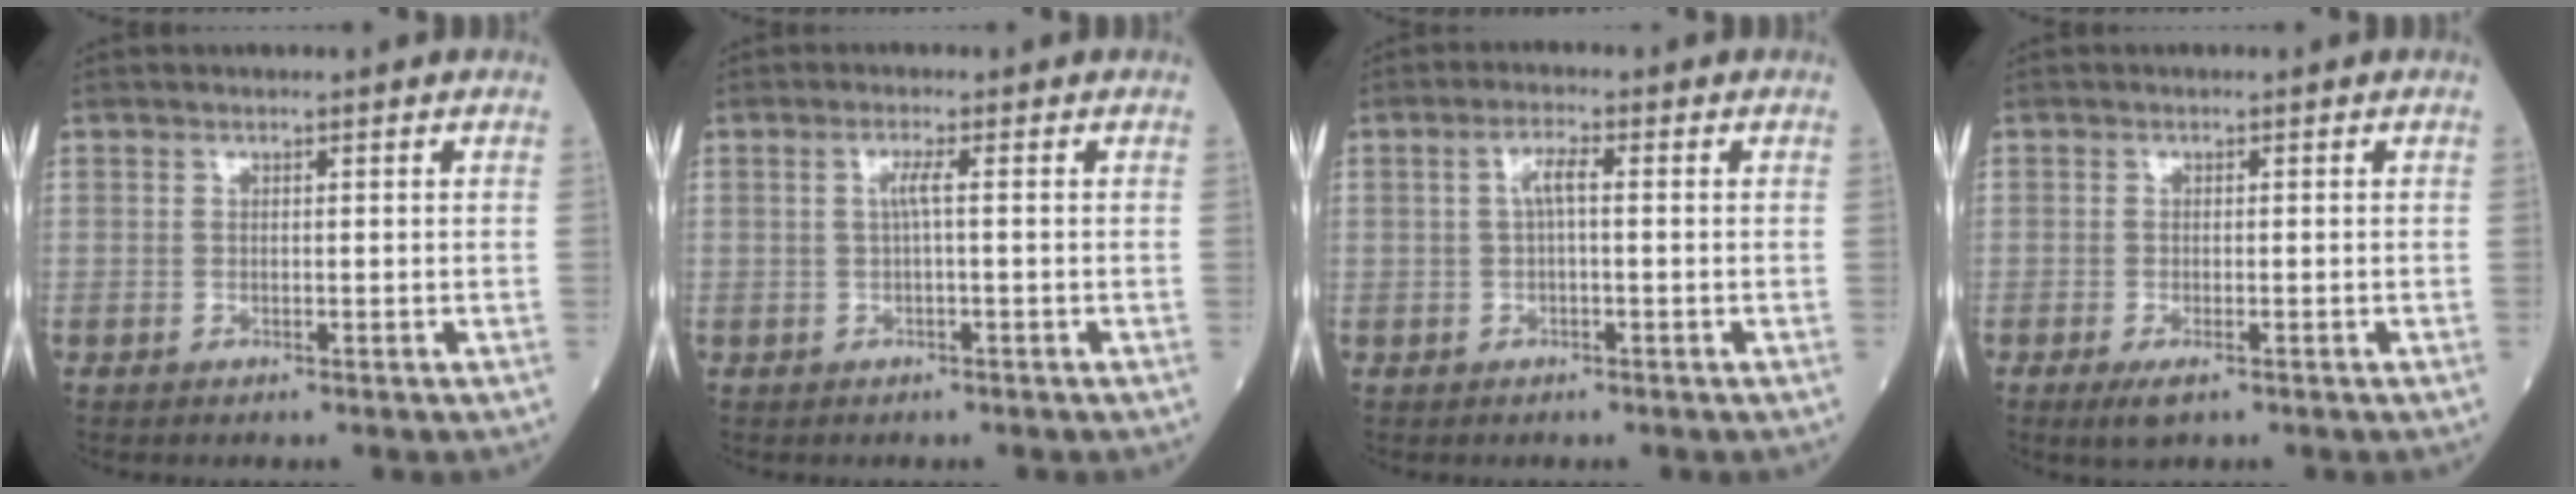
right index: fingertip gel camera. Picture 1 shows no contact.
{"total": 1.8, "force": [0.1, -0.3, 1.7], "torque": [-0.036, 0.002, 0.000]}
{"total": 2.8, "force": [0.2, 0.5, 2.7], "torque": [-0.054, 0.009, 0.006]}
{"total": 2.7, "force": [-1.5, 0.9, 2.2], "torque": [-0.041, -0.006, -0.021]}